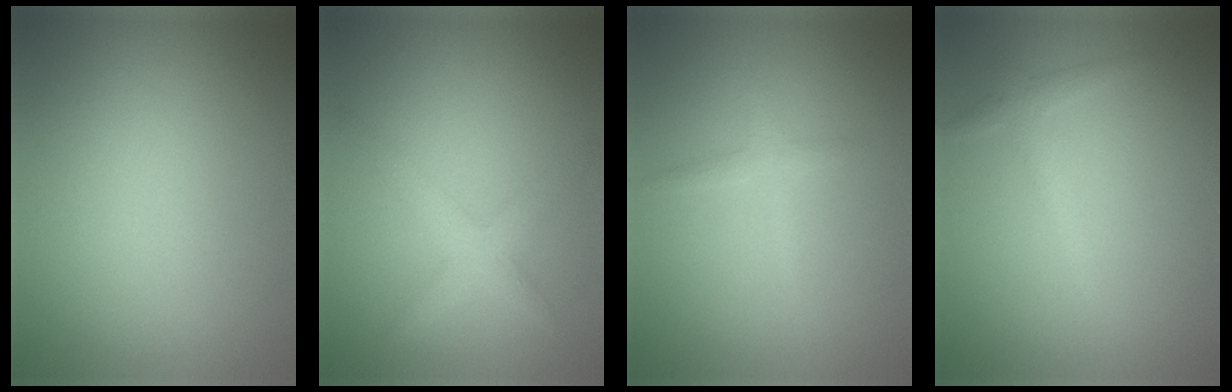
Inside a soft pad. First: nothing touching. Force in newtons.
{"total": 2.9, "press": 2.9, "slide": 0.1}
{"total": 1.4, "press": 1.4, "slide": 0.1}
{"total": 1.9, "press": 1.9, "slide": 0.1}